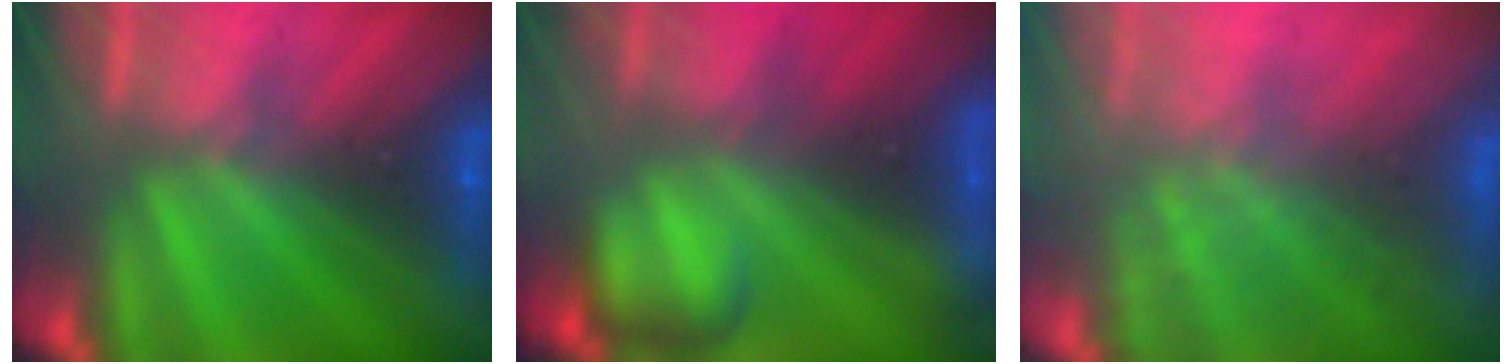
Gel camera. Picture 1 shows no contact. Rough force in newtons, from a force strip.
{"total": 6.5}
{"total": 7.5}